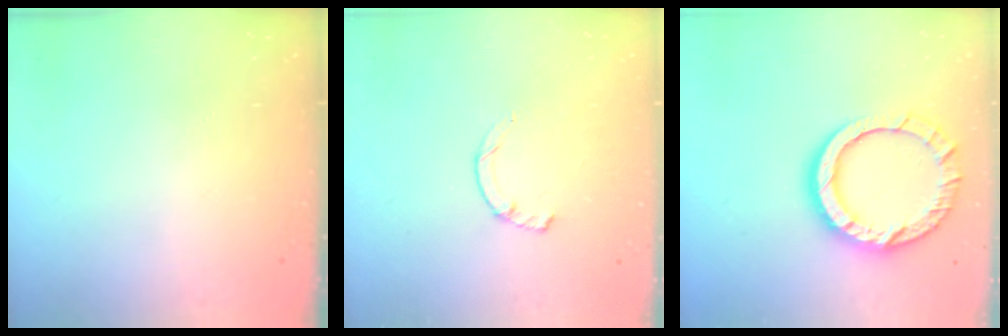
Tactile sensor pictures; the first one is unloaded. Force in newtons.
{"total": 2.3, "press": 2.3, "slide": 0.4}
{"total": 14.1, "press": 14.1, "slide": 1.3}